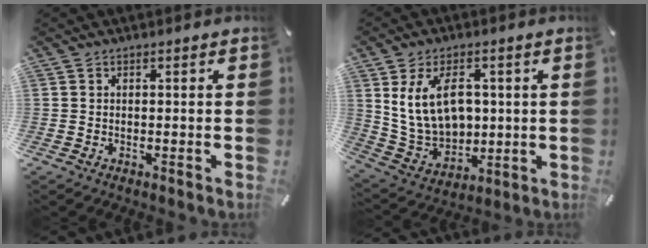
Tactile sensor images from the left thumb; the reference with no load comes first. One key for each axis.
{"total": 13.3, "fx": 3.0, "fy": 9.8, "fz": 8.4, "tx": -0.175, "ty": 0.000, "tz": 0.060}